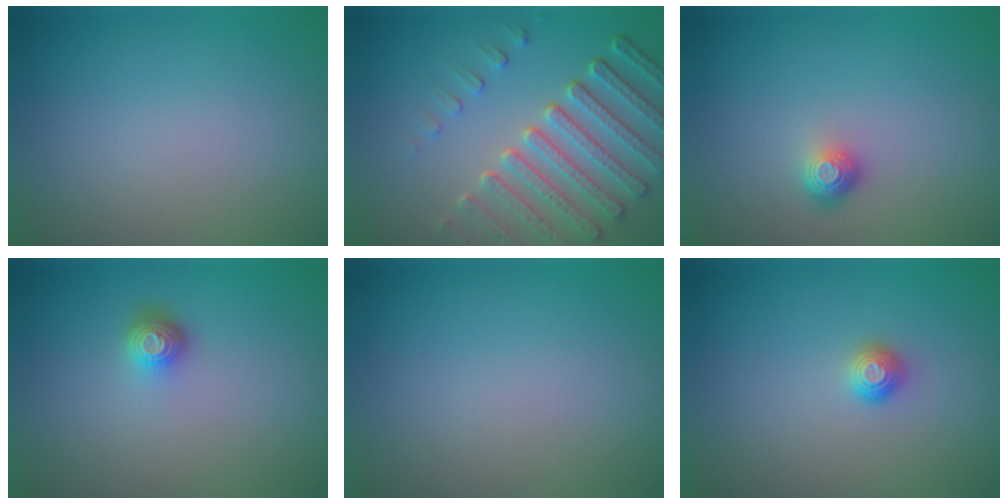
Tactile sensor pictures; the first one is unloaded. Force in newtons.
{"total": 6.5, "press": 5.2, "slide": 3.9}
{"total": 1.6, "press": 1.1, "slide": 1.2}
{"total": 1.7, "press": 1.3, "slide": 1.1}
{"total": 0.0}
{"total": 1.1, "press": 1.1, "slide": 0.1}